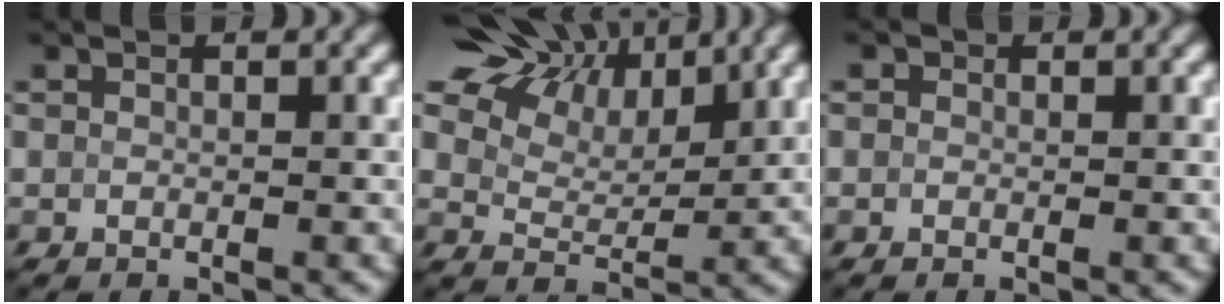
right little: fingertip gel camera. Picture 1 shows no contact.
{"total": 12.1, "force": [6.6, 7.0, 7.2], "torque": [-0.150, 0.033, 0.104]}
{"total": 1.5, "force": [0.8, 1.1, 0.6], "torque": [-0.015, 0.008, -0.001]}